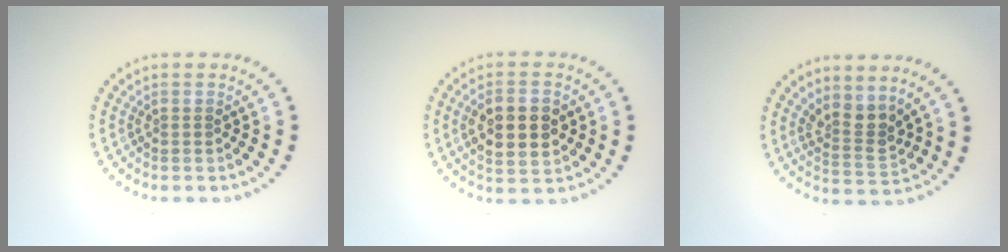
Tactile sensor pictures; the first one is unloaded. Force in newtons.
{"total": 5.1, "press": 5.0, "slide": 0.2}
{"total": 2.8, "press": 2.1, "slide": 1.9}